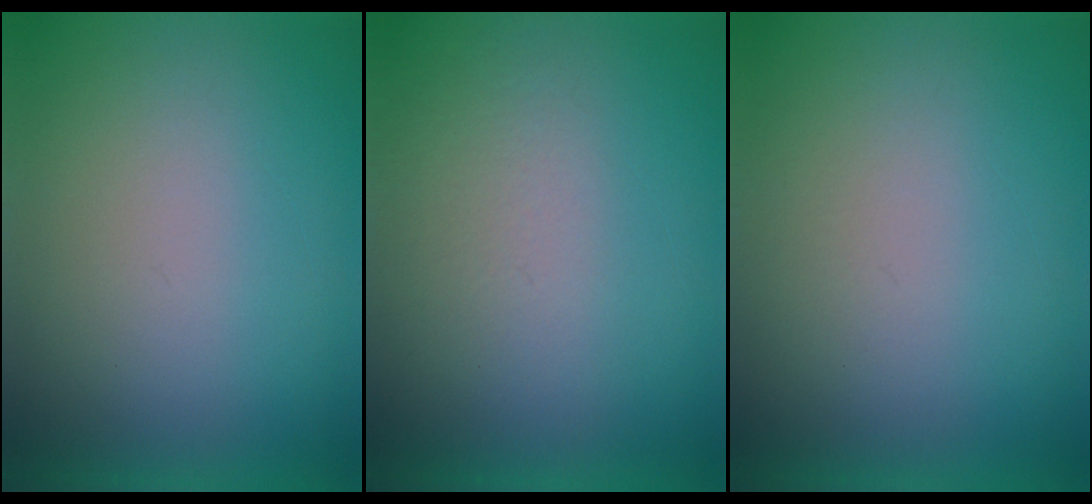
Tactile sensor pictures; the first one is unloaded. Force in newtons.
{"total": 5.2}
{"total": 1.0}